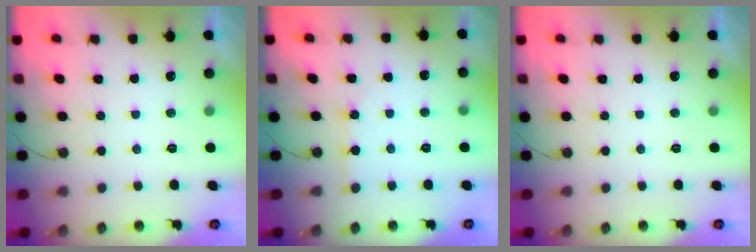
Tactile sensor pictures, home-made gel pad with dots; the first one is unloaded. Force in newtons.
{"total": 2.6, "press": 2.6, "slide": 0.3}
{"total": 0.0}